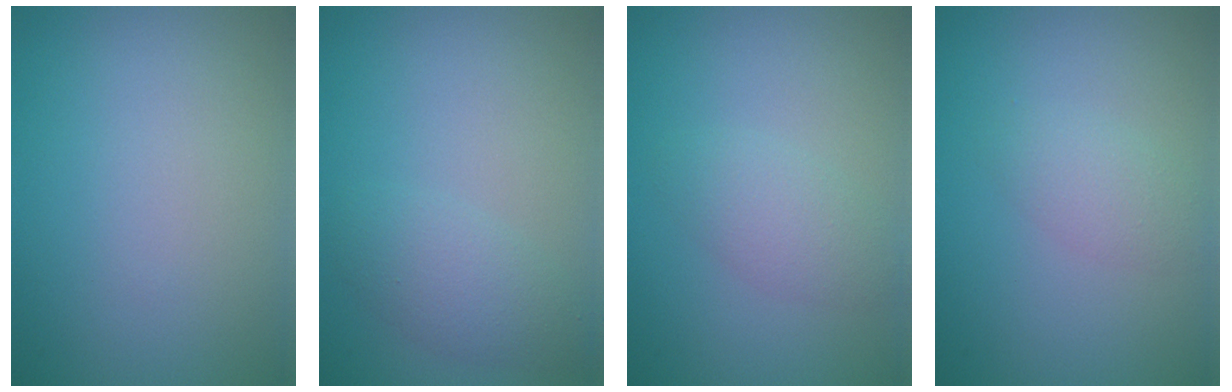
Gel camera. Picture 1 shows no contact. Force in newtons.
{"total": 2.6, "press": 2.6, "slide": 0.2}
{"total": 2.4, "press": 2.4, "slide": 0.1}
{"total": 1.9, "press": 1.9, "slide": 0.1}